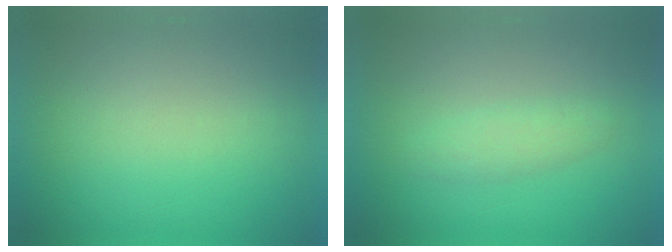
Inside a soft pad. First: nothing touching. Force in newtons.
{"total": 2.3}